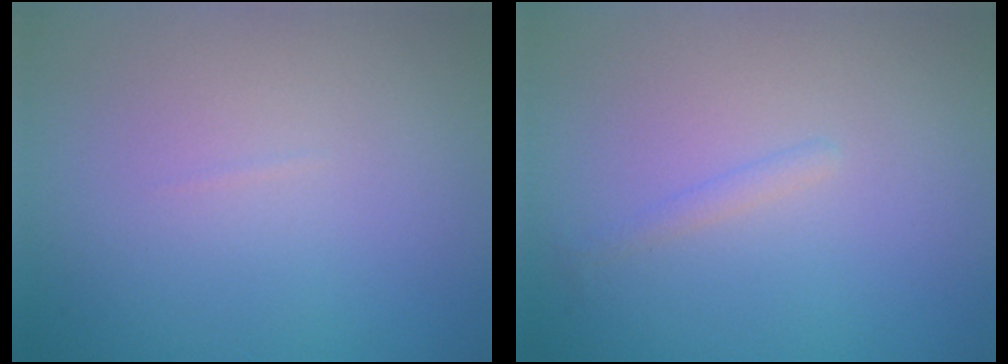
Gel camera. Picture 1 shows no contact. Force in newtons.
{"total": 0.7, "press": 0.7, "slide": 0.1}